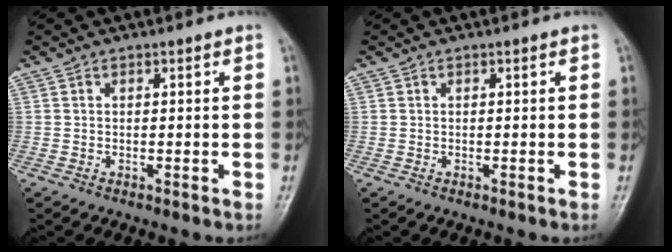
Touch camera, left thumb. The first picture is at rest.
{"total": 0.0}